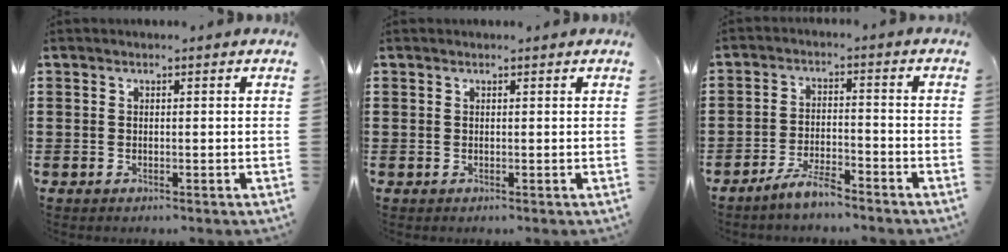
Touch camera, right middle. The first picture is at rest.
{"total": 0.0}
{"total": 4.9, "force": [-4.3, 0.7, 2.2], "torque": [-0.049, 0.002, -0.086]}